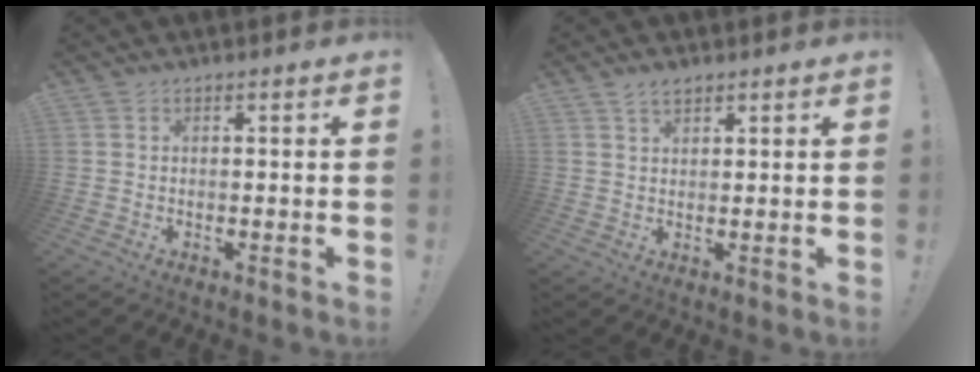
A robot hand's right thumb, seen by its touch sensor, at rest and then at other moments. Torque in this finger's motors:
{"motor_torque": [-0.04, 0.44, 0.11, -0.11, 0.00]}